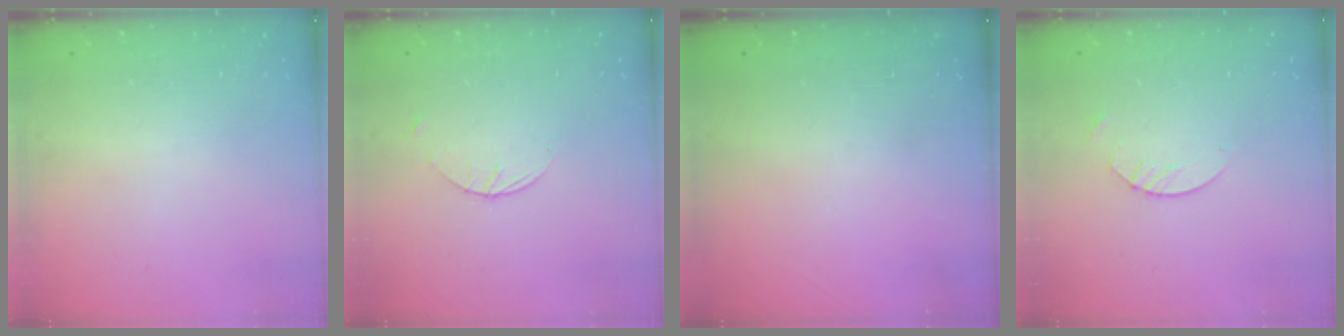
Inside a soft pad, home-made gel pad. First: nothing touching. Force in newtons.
{"total": 1.7, "press": 1.7, "slide": 0.3}
{"total": 0.0}
{"total": 2.7, "press": 2.7, "slide": 0.2}